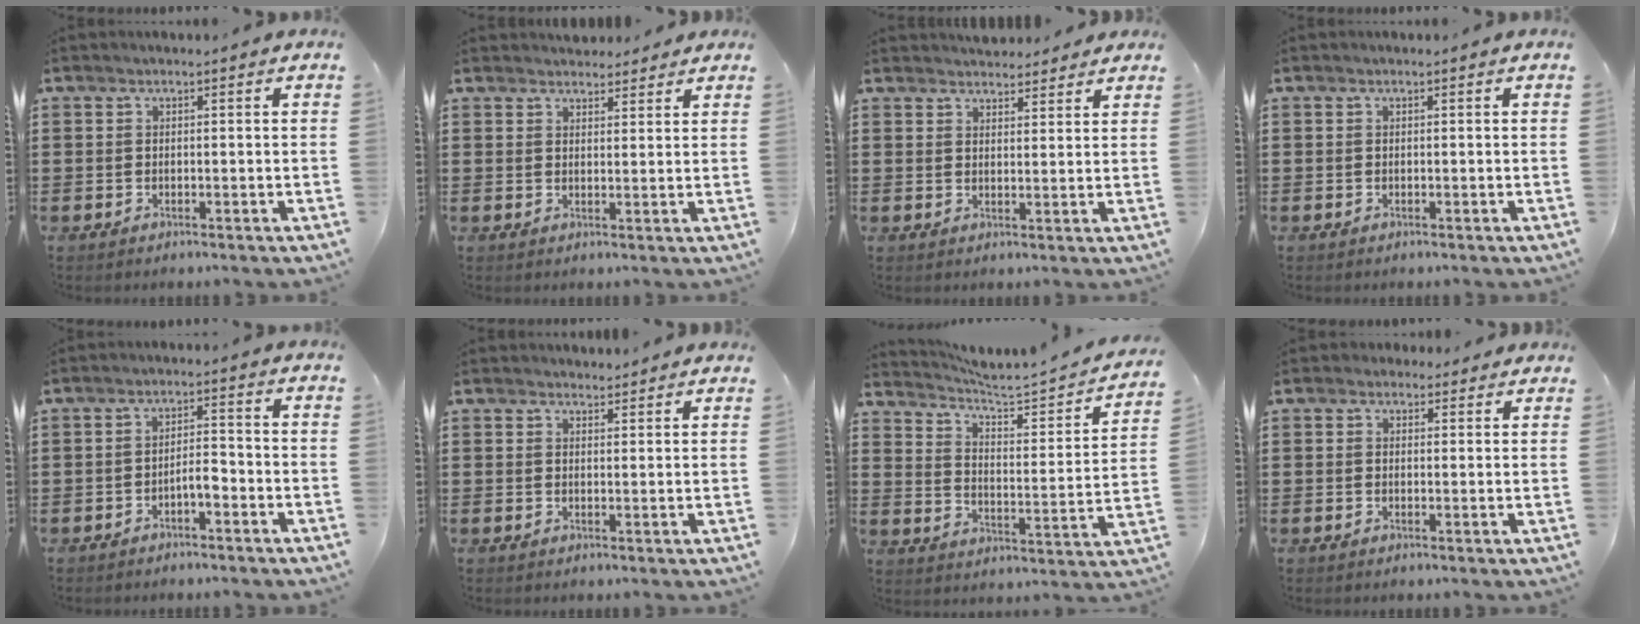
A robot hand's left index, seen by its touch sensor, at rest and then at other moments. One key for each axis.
{"total": 2.6, "fx": 2.5, "fy": 0.8, "fz": 0.0, "tx": 0.000, "ty": -0.006, "tz": 0.047}
{"total": 3.1, "fx": 3.0, "fy": 0.8, "fz": 0.2, "tx": -0.004, "ty": -0.009, "tz": 0.055}
{"total": 0.0}
{"total": 3.2, "fx": -1.9, "fy": 0.9, "fz": 2.3, "tx": -0.046, "ty": 0.007, "tz": -0.039}
{"total": 1.8, "fx": 1.8, "fy": 0.4, "fz": 0.0, "tx": -0.004, "ty": 0.001, "tz": 0.035}
{"total": 3.5, "fx": 3.2, "fy": 0.0, "fz": 1.4, "tx": -0.050, "ty": -0.035, "tz": 0.042}
{"total": 1.9, "fx": 1.4, "fy": 1.2, "fz": 0.3, "tx": -0.004, "ty": 0.006, "tz": 0.025}